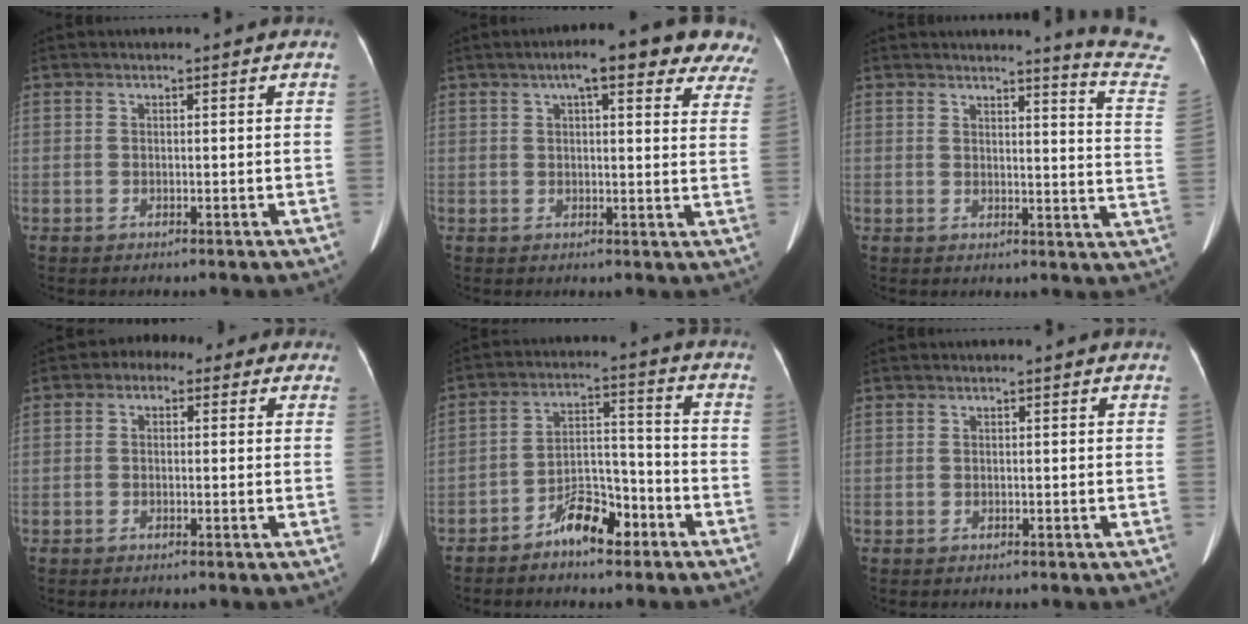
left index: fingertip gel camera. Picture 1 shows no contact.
{"total": 15.2, "force": [11.3, 3.4, 9.6], "torque": [-0.112, 0.025, 0.122]}
{"total": 10.7, "force": [10.5, -2.0, 1.2], "torque": [-0.014, -0.120, 0.094]}
{"total": 4.3, "force": [1.5, 3.1, 2.6], "torque": [-0.029, 0.035, 0.010]}
{"total": 7.5, "force": [-5.2, 2.9, 4.6], "torque": [-0.082, 0.021, -0.090]}
{"total": 0.0}